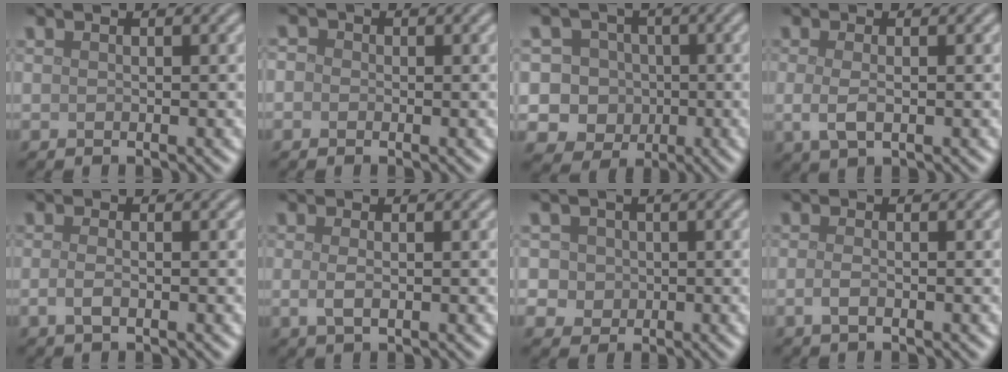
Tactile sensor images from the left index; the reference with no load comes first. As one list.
[{"total": 1.3, "force": [0.0, 1.2, 0.5], "torque": [-0.004, 0.000, -0.016]}, {"total": 7.1, "force": [-0.6, 6.7, 2.3], "torque": [-0.025, 0.029, -0.045]}, {"total": 2.3, "force": [-0.2, 0.9, 2.1], "torque": [-0.047, -0.007, -0.006]}, {"total": 1.5, "force": [-0.4, 0.6, 1.3], "torque": [-0.029, -0.004, -0.011]}, {"total": 1.6, "force": [-0.1, 0.6, 1.5], "torque": [-0.033, -0.003, -0.002]}, {"total": 4.7, "force": [1.3, 4.1, 1.9], "torque": [-0.025, 0.025, 0.004]}, {"total": 1.2, "force": [-0.4, 0.5, 1.0], "torque": [-0.025, -0.003, -0.010]}]